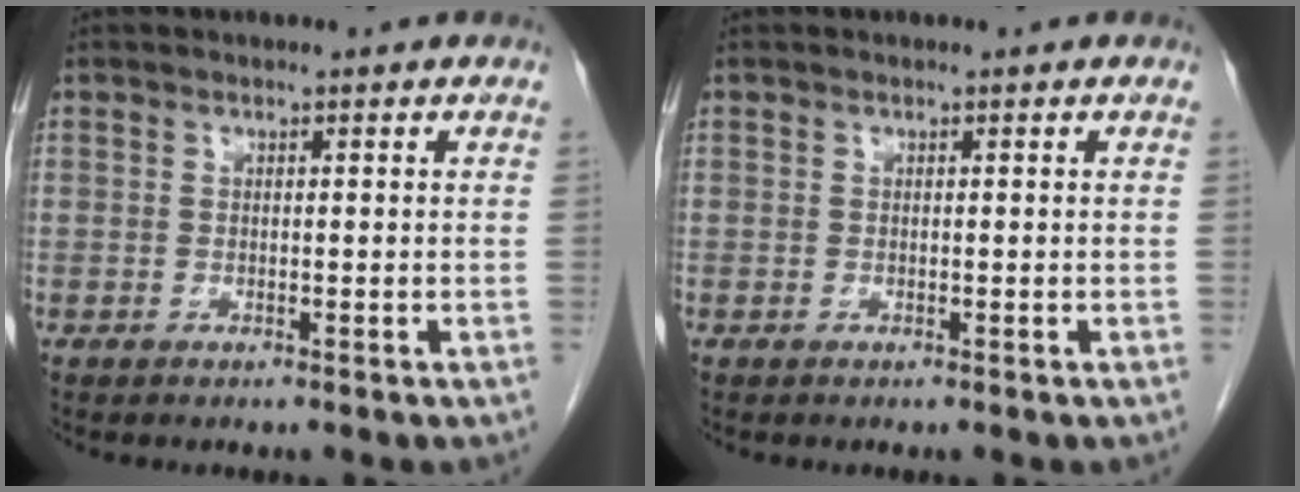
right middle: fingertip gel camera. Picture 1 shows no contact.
{"total": 0.0}